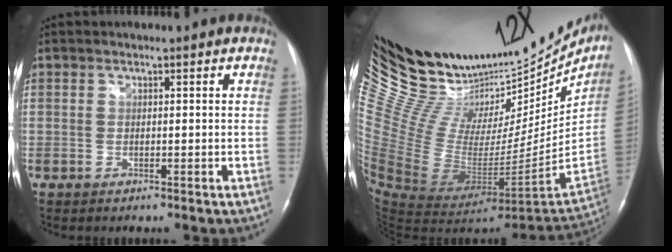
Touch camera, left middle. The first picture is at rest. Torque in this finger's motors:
{"motor_torque": [-0.39, -0.78, -0.57, -0.18]}